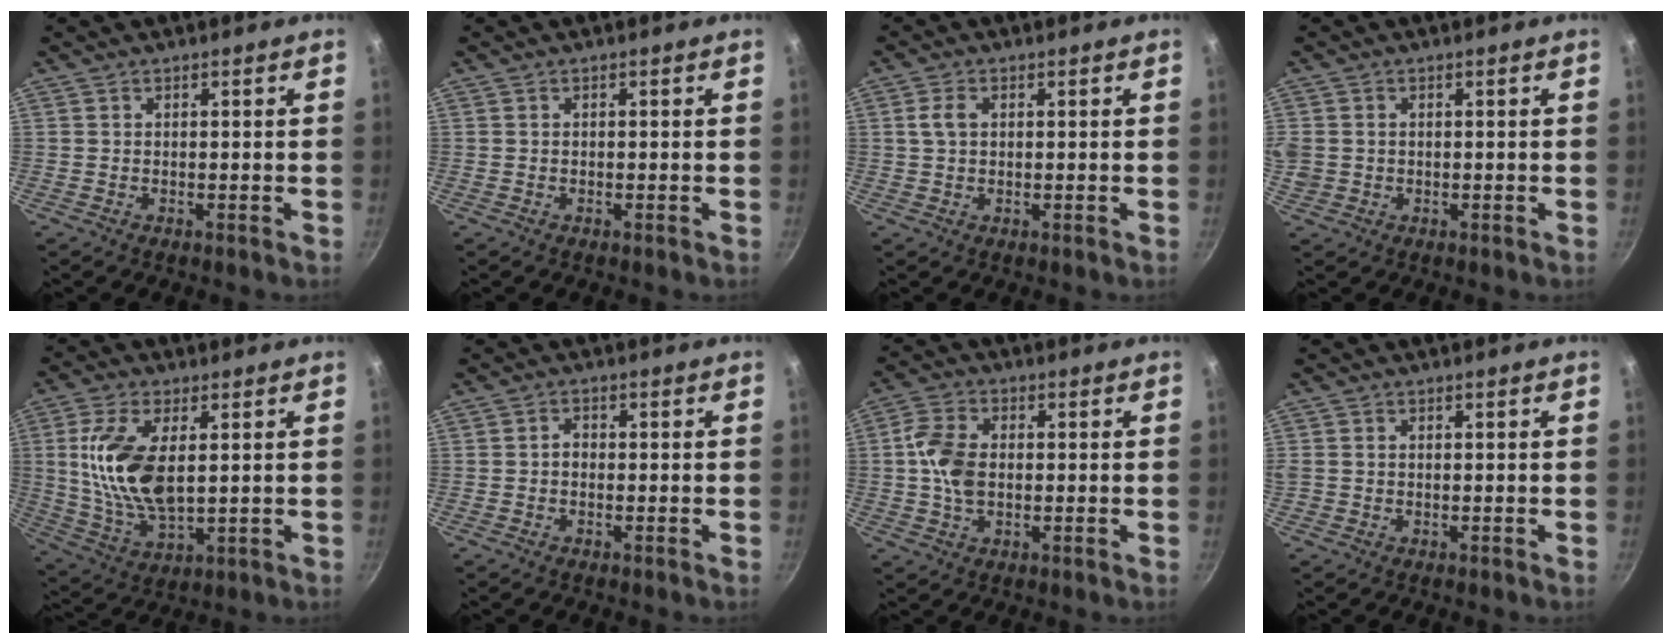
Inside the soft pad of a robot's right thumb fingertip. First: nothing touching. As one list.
[{"total": 0.0}, {"total": 3.1, "force": [0.7, 2.0, 2.2], "torque": [-0.048, 0.006, 0.013]}, {"total": 4.7, "force": [0.0, 4.0, 2.5], "torque": [-0.066, 0.004, 0.007]}, {"total": 14.8, "force": [2.2, 7.2, 12.8], "torque": [-0.260, -0.014, 0.051]}, {"total": 1.5, "force": [-0.4, 1.1, 0.9], "torque": [-0.004, 0.005, -0.011]}, {"total": 7.9, "force": [0.3, 5.0, 6.1], "torque": [-0.121, 0.011, 0.003]}, {"total": 1.3, "force": [-0.1, 1.2, 0.6], "torque": [-0.015, 0.003, -0.001]}]